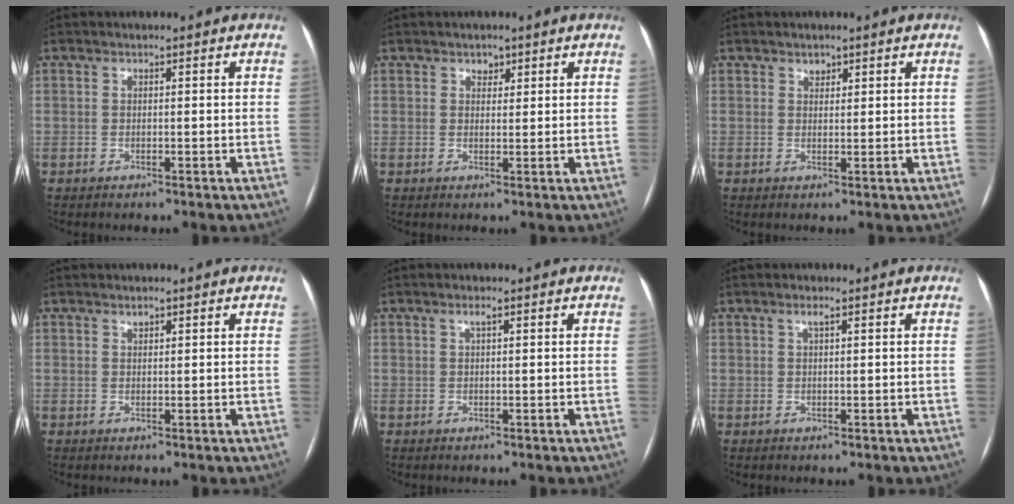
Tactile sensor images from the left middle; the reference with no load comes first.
{"total": 1.5, "force": [1.0, 1.0, 0.6], "torque": [-0.006, -0.001, 0.015]}
{"total": 1.3, "force": [1.0, 0.7, 0.4], "torque": [-0.007, -0.002, 0.016]}
{"total": 0.8, "force": [0.6, 0.3, 0.3], "torque": [-0.010, 0.000, 0.012]}
{"total": 1.0, "force": [0.5, 0.0, 0.8], "torque": [-0.017, 0.004, 0.010]}
{"total": 1.0, "force": [0.5, 0.0, 0.8], "torque": [-0.018, 0.005, 0.011]}